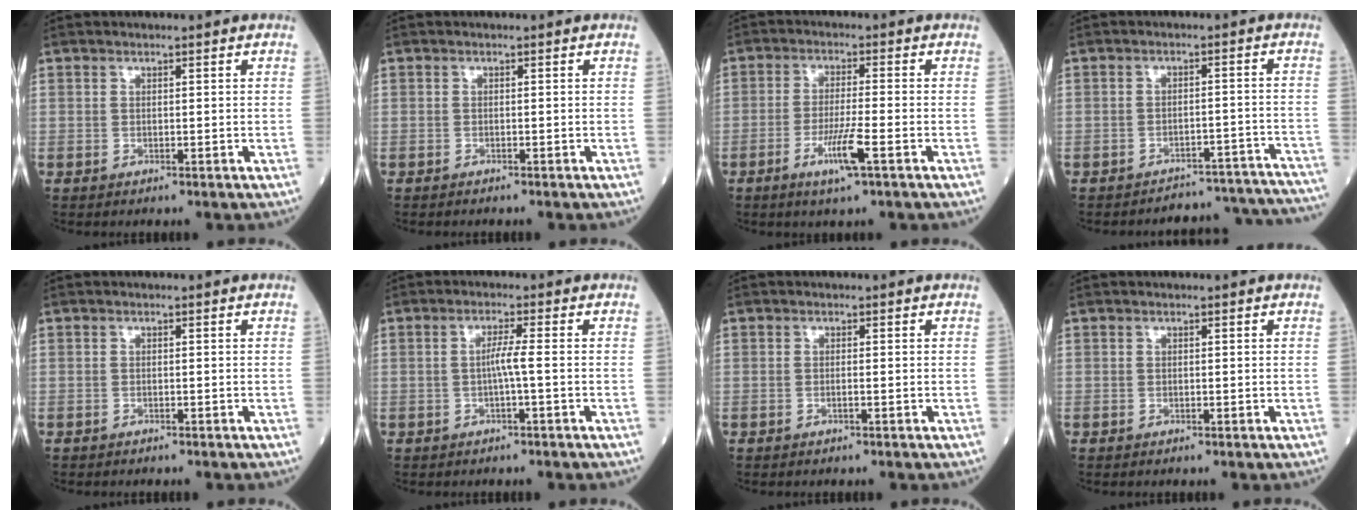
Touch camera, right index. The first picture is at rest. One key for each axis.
{"total": 1.4, "fx": -1.1, "fy": 0.7, "fz": 0.7, "tx": -0.019, "ty": -0.003, "tz": -0.012}
{"total": 6.4, "fx": -3.1, "fy": 0.4, "fz": 5.6, "tx": -0.112, "ty": -0.009, "tz": -0.055}
{"total": 16.7, "fx": -16.3, "fy": 3.4, "fz": 1.6, "tx": -0.006, "ty": 0.037, "tz": -0.193}
{"total": 1.7, "fx": -1.2, "fy": 1.0, "fz": 0.7, "tx": -0.027, "ty": -0.002, "tz": -0.016}
{"total": 3.0, "fx": -0.5, "fy": 0.2, "fz": 2.9, "tx": -0.060, "ty": 0.004, "tz": -0.006}
{"total": 0.8, "fx": -0.3, "fy": 0.3, "fz": 0.7, "tx": -0.019, "ty": -0.001, "tz": -0.006}
{"total": 0.0}